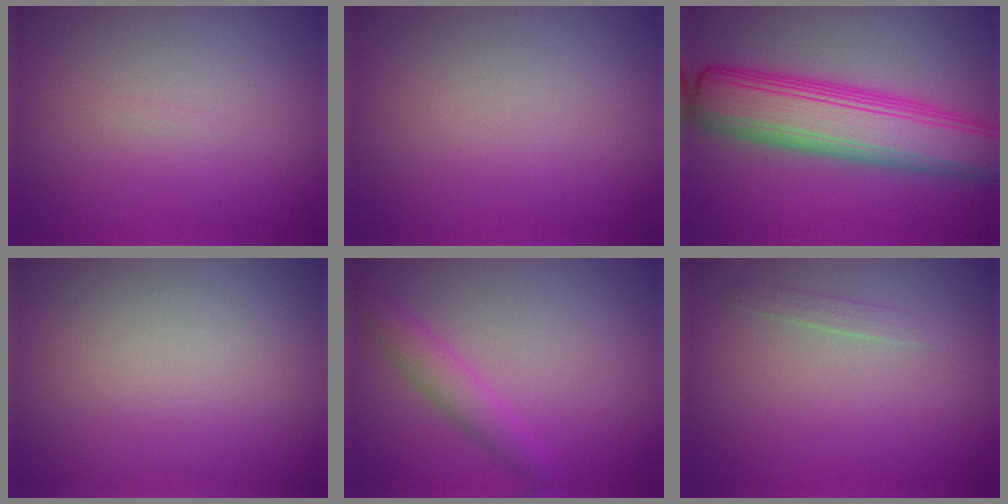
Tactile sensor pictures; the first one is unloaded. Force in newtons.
{"total": 0.0}
{"total": 9.2, "press": 9.2, "slide": 0.4}
{"total": 0.0}
{"total": 2.2, "press": 2.2, "slide": 0.1}
{"total": 0.8, "press": 0.8, "slide": 0.0}